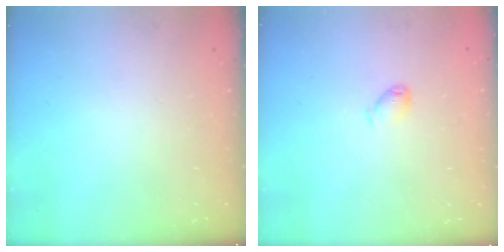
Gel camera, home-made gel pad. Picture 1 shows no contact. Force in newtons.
{"total": 3.1, "press": 3.1, "slide": 0.4}